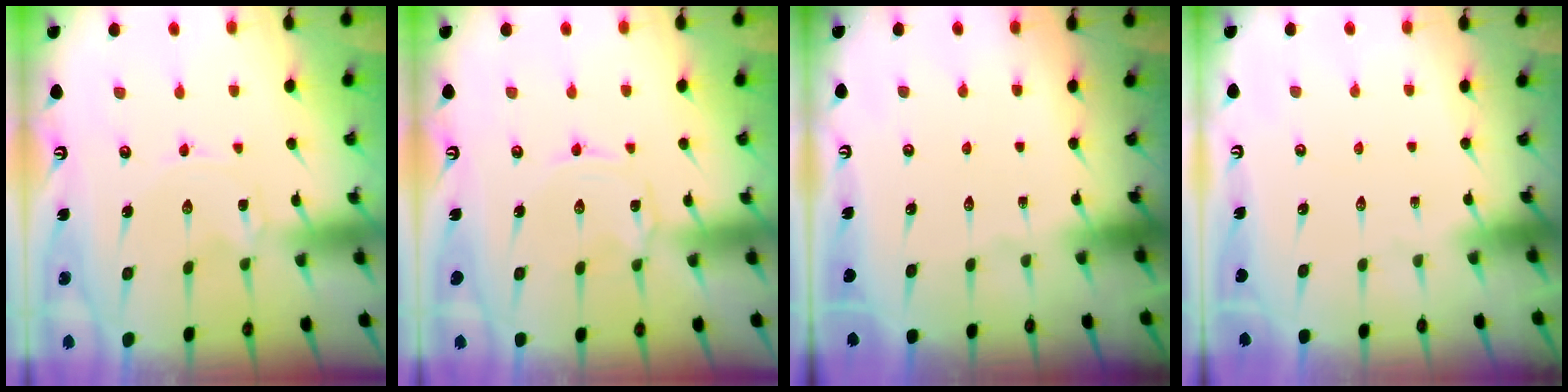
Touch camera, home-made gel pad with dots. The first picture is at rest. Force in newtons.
{"total": 1.3, "press": 1.3, "slide": 0.2}
{"total": 0.0}
{"total": 0.0}